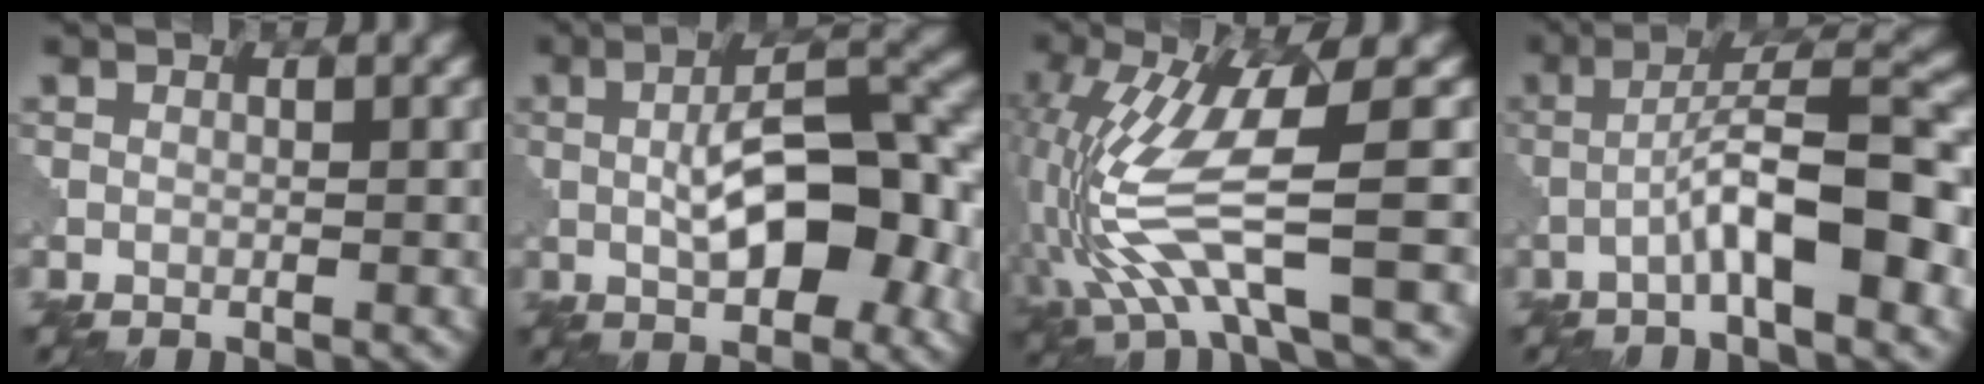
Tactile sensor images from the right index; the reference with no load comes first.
{"total": 9.9, "force": [-0.5, 4.0, 9.1], "torque": [-0.139, 0.009, -0.008]}
{"total": 9.7, "force": [-1.6, 2.3, 9.3], "torque": [-0.207, -0.006, -0.027]}
{"total": 7.8, "force": [-2.5, 1.6, 7.2], "torque": [-0.116, 0.022, -0.042]}